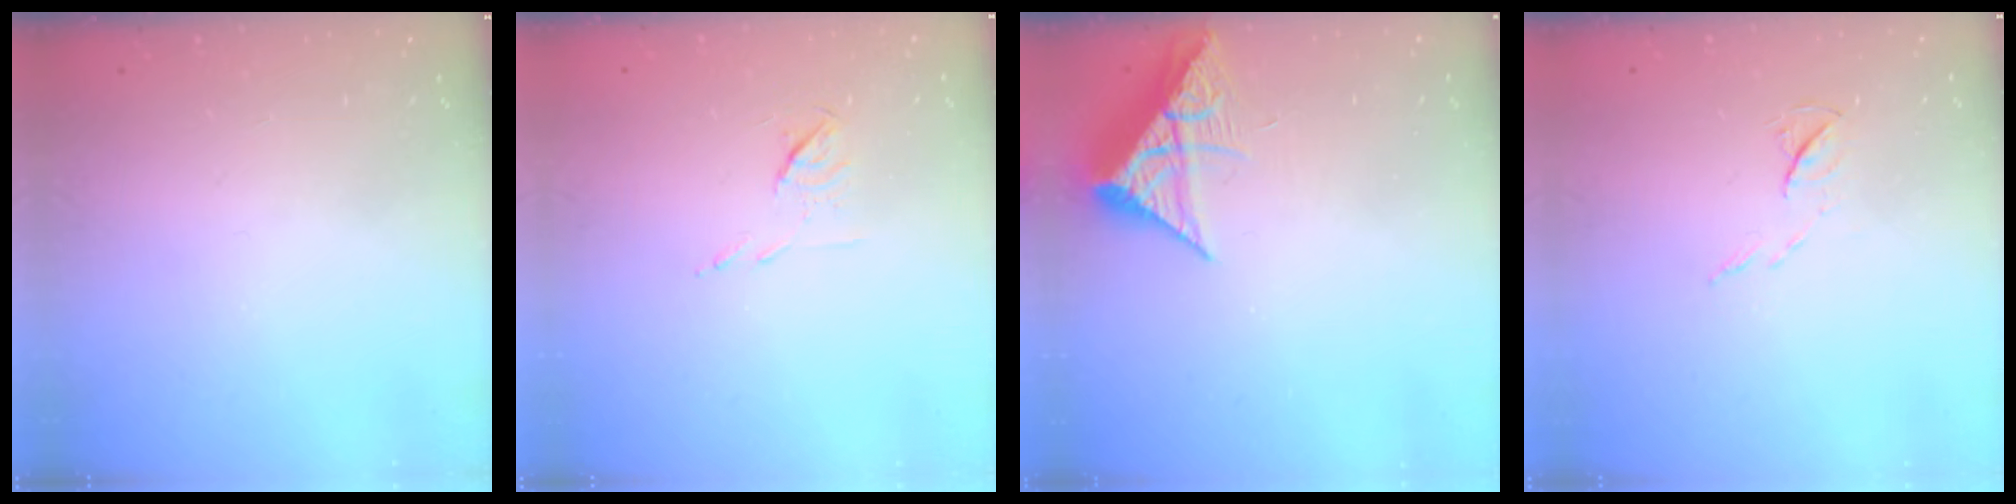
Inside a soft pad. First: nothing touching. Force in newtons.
{"total": 5.4, "press": 5.3, "slide": 0.9}
{"total": 8.1, "press": 8.1, "slide": 0.3}
{"total": 5.0, "press": 5.0, "slide": 0.7}